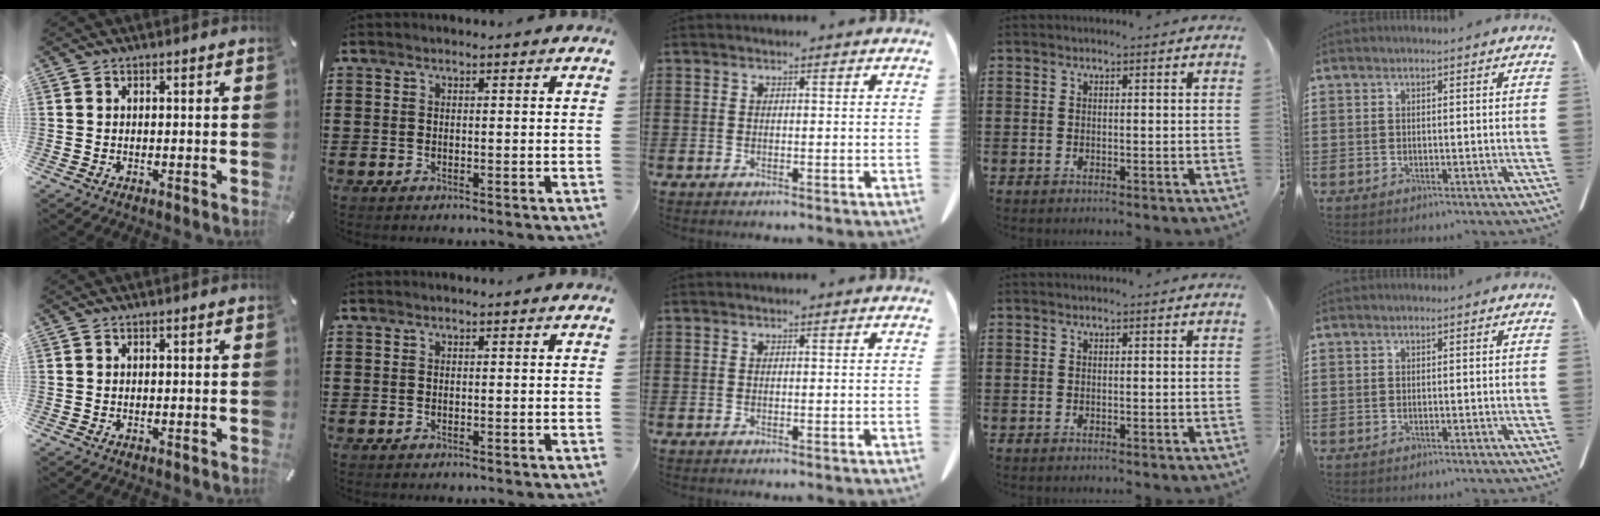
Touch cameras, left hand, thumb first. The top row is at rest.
{}